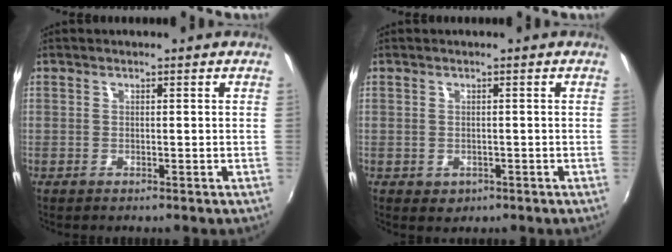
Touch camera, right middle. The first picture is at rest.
{"total": 1.6, "force": [-0.4, 1.4, 0.6], "torque": [-0.010, -0.001, -0.001]}